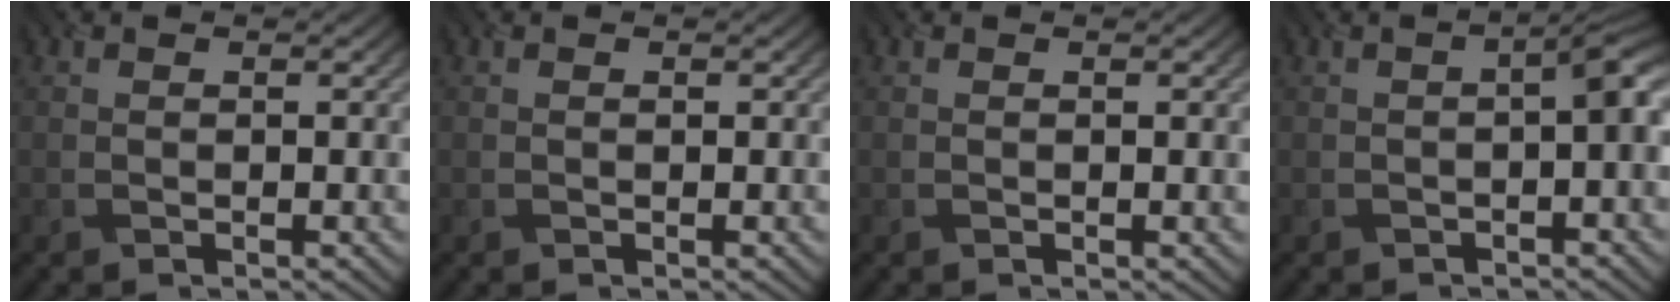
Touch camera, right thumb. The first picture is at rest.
{"total": 0.0}
{"total": 1.2, "force": [0.2, 0.3, 1.2], "torque": [-0.015, 0.001, 0.003]}
{"total": 2.6, "force": [-0.7, 0.6, 2.4], "torque": [-0.035, 0.003, -0.011]}